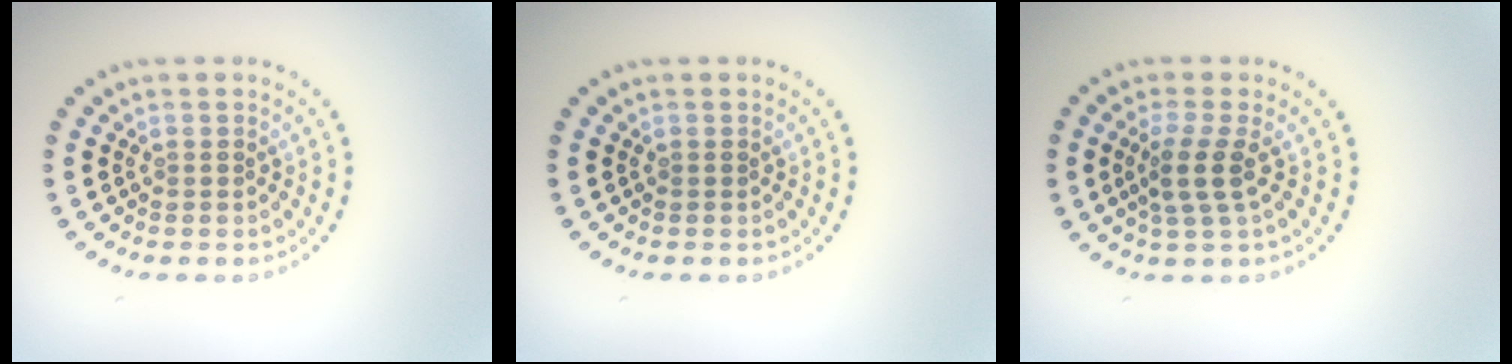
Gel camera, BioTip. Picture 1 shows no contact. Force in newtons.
{"total": 0.0}
{"total": 2.5, "press": 1.9, "slide": 1.6}